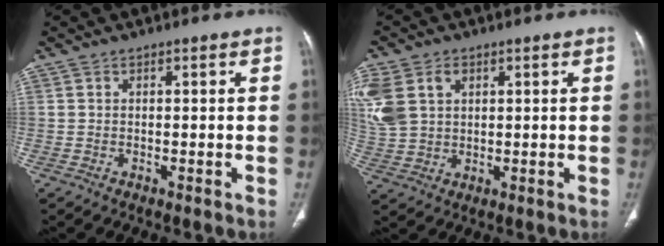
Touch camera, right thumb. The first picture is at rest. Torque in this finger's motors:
{"motor_torque": [1.52, 1.41, 1.16, 0.50, 0.18]}